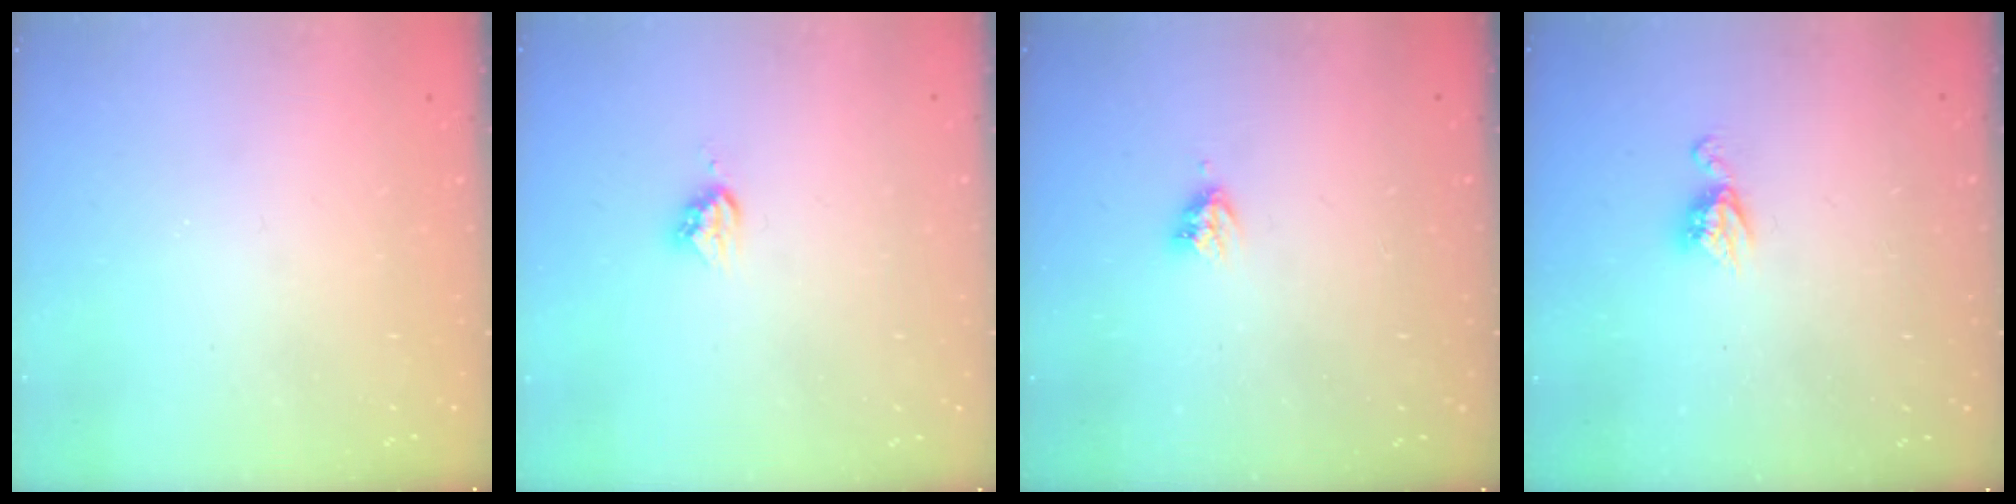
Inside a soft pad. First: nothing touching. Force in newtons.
{"total": 4.5, "press": 4.5, "slide": 0.1}
{"total": 3.8, "press": 3.8, "slide": 0.6}
{"total": 5.6, "press": 5.6, "slide": 0.6}